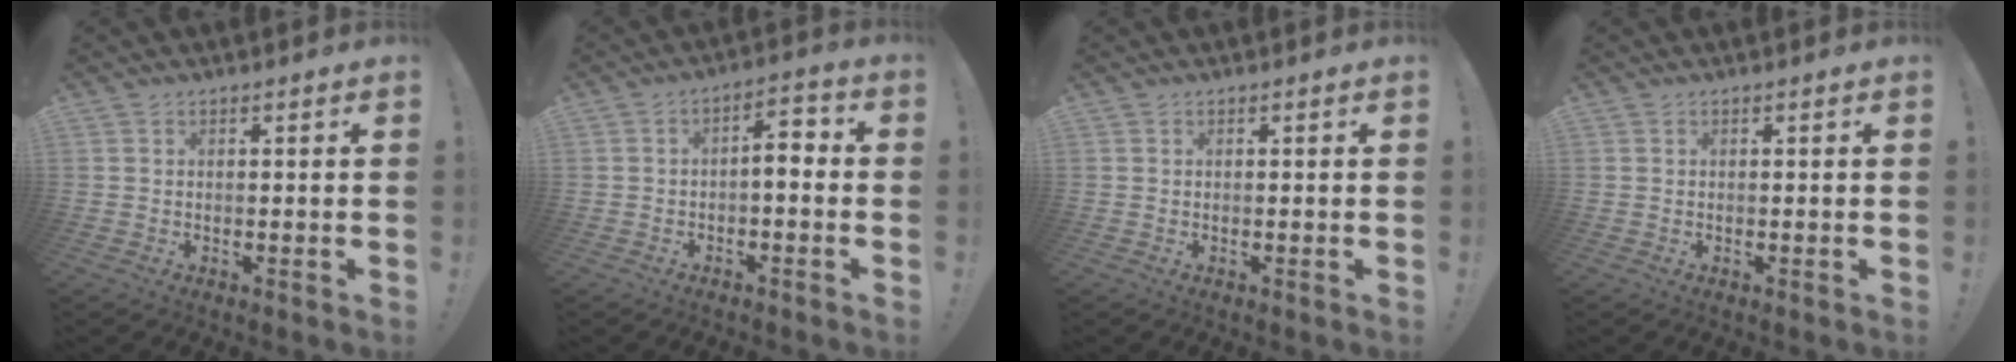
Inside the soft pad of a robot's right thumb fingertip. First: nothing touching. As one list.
[{"total": 5.2, "force": [-1.1, 2.2, 4.6], "torque": [-0.069, 0.004, -0.025]}, {"total": 0.0}, {"total": 0.0}]